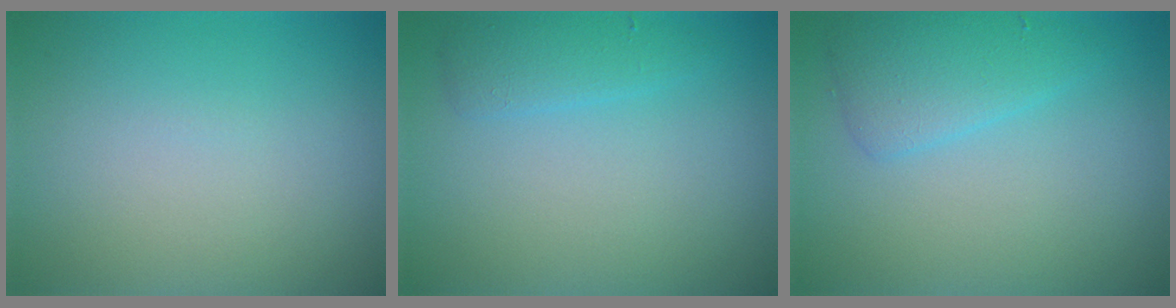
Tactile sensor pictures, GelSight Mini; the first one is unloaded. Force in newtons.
{"total": 1.8, "press": 1.8, "slide": 0.2}
{"total": 2.9, "press": 2.9, "slide": 0.1}